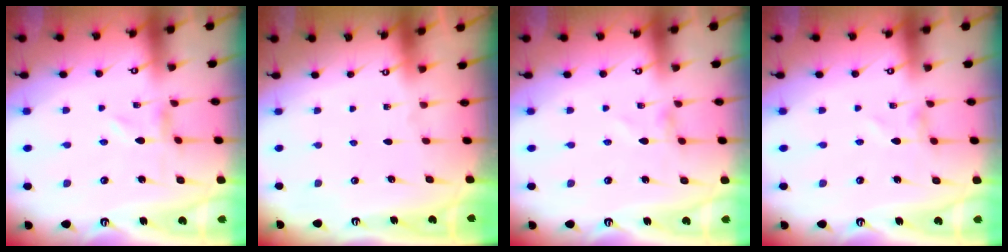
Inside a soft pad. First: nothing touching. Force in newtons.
{"total": 0.0}
{"total": 0.0}
{"total": 0.0}